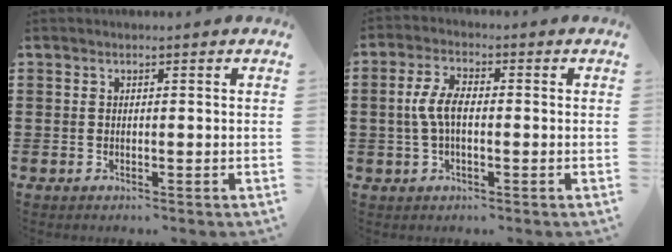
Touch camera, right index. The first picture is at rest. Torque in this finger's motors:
{"motor_torque": [0.60, -0.43, 0.32, 0.14]}